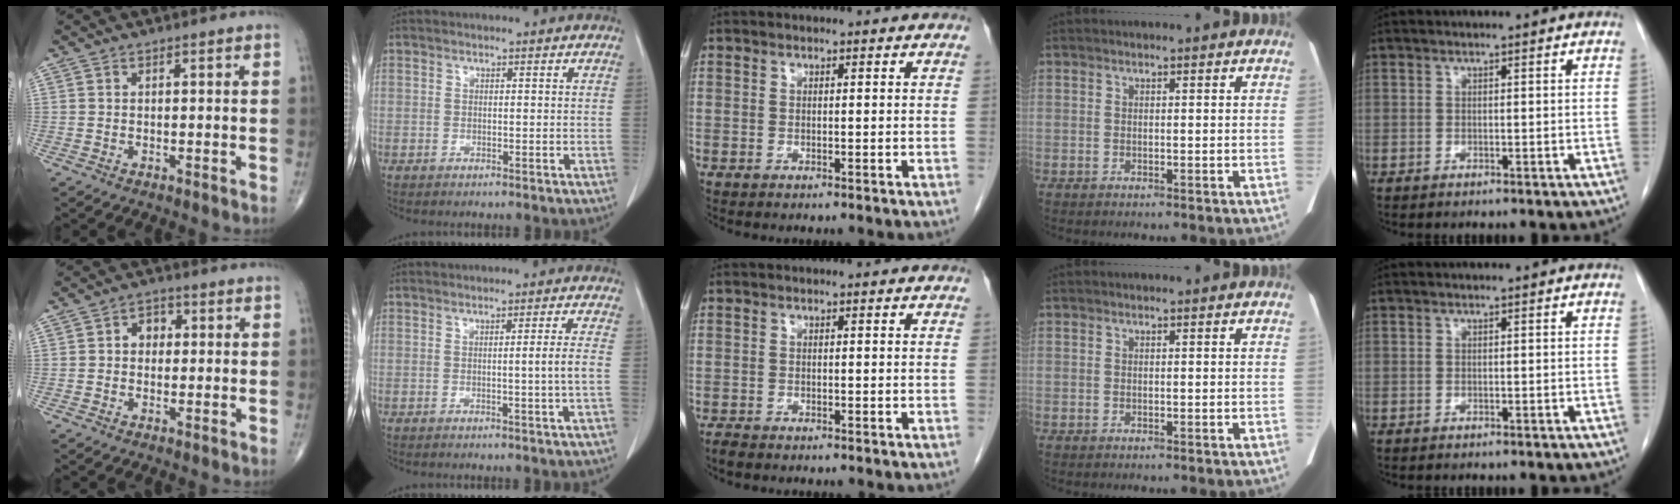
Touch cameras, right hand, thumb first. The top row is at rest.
{"thumb": {"total": 3.6, "force": [0.4, 2.9, 2.1], "torque": [-0.009, 0.012, -0.001]}, "index": {"total": 2.8, "force": [-0.5, -1.1, 2.5], "torque": [-0.040, -0.003, -0.007]}, "middle": {"total": 1.0, "force": [-0.9, 0.2, 0.4], "torque": [-0.013, -0.002, -0.015]}}